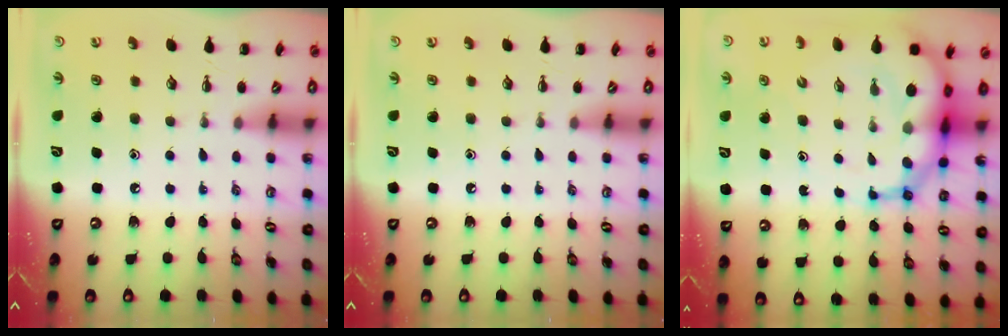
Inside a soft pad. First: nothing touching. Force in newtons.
{"total": 0.0}
{"total": 14.7, "press": 14.3, "slide": 3.6}